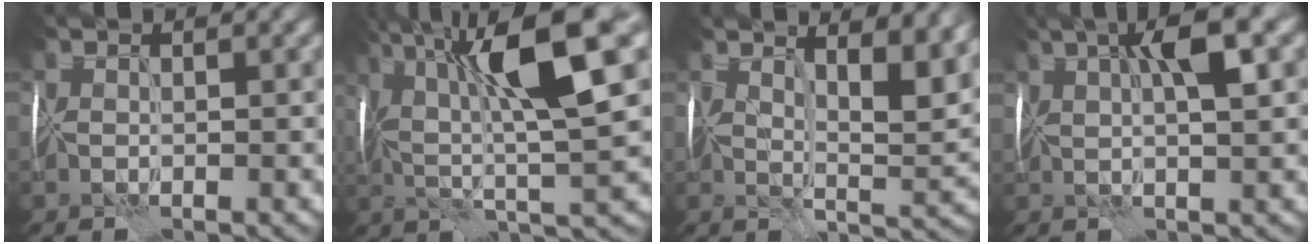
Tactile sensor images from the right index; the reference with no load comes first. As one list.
[{"total": 12.8, "force": [3.8, 2.7, 11.9], "torque": [-0.212, 0.021, 0.063]}, {"total": 8.6, "force": [4.4, 2.7, 6.9], "torque": [-0.088, 0.005, 0.062]}, {"total": 5.9, "force": [2.3, 1.2, 5.3], "torque": [-0.089, 0.015, 0.036]}]